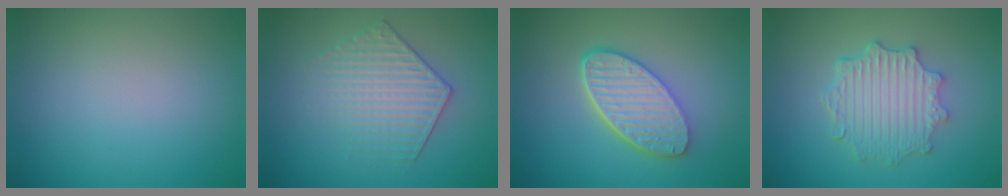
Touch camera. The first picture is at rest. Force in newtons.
{"total": 3.5, "press": 3.4, "slide": 0.7}
{"total": 5.6, "press": 4.4, "slide": 3.4}
{"total": 4.6, "press": 3.8, "slide": 2.6}